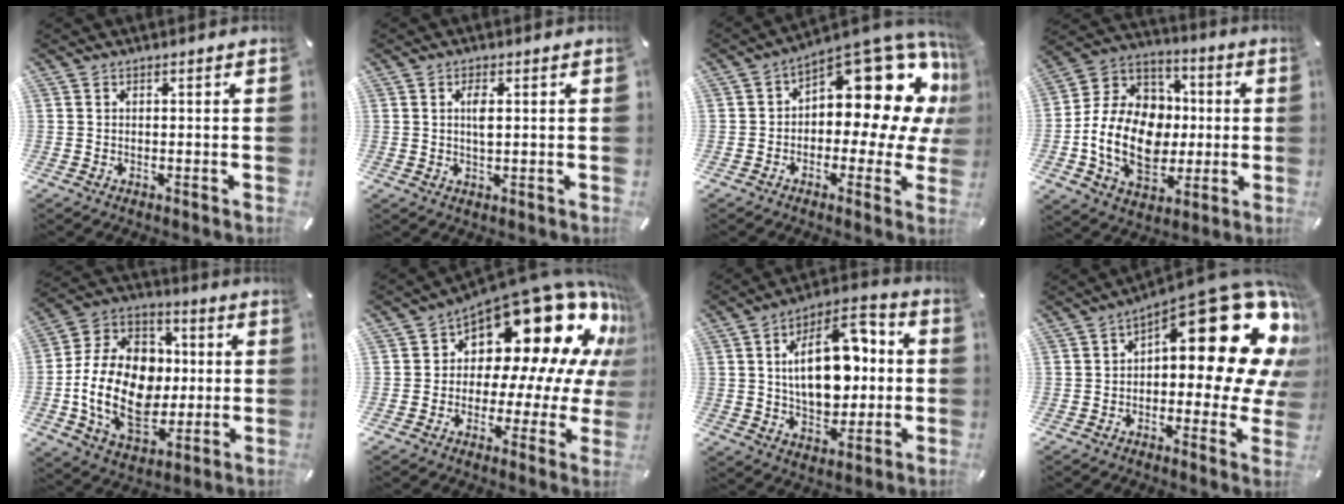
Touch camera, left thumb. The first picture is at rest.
{"total": 3.1, "force": [0.6, 1.0, 2.9], "torque": [-0.067, 0.001, 0.006]}
{"total": 18.1, "force": [8.6, 8.7, 13.4], "torque": [-0.161, -0.084, 0.140]}
{"total": 19.3, "force": [-3.2, 15.1, 11.6], "torque": [-0.249, 0.015, -0.049]}
{"total": 20.6, "force": [-2.5, 15.5, 13.3], "torque": [-0.282, 0.005, -0.040]}
{"total": 21.6, "force": [11.2, 11.6, 14.5], "torque": [-0.217, -0.101, 0.191]}
{"total": 18.7, "force": [1.9, 11.3, 14.8], "torque": [-0.251, 0.001, 0.028]}
{"total": 24.7, "force": [10.8, 11.0, 19.3], "torque": [-0.245, -0.084, 0.184]}